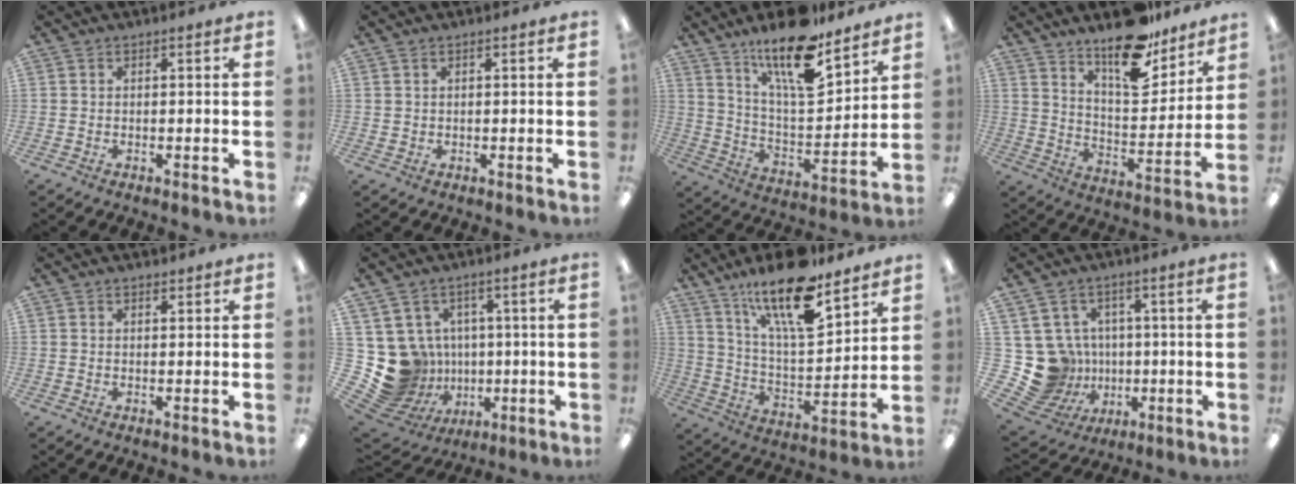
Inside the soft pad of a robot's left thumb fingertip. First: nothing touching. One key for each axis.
{"total": 0.9, "fx": 0.5, "fy": 0.6, "fz": 0.2, "tx": -0.005, "ty": 0.003, "tz": 0.010}
{"total": 18.3, "fx": 13.5, "fy": 5.5, "fz": 11.1, "tx": -0.192, "ty": -0.083, "tz": 0.225}
{"total": 16.6, "fx": 13.1, "fy": 6.2, "fz": 8.1, "tx": -0.122, "ty": -0.089, "tz": 0.227}
{"total": 0.9, "fx": 0.8, "fy": 0.4, "fz": 0.2, "tx": -0.006, "ty": 0.000, "tz": 0.015}
{"total": 13.5, "fx": -0.7, "fy": 12.9, "fz": 3.7, "tx": -0.114, "ty": -0.016, "tz": 0.022}
{"total": 19.7, "fx": 13.9, "fy": 6.1, "fz": 12.6, "tx": -0.214, "ty": -0.084, "tz": 0.233}
{"total": 12.9, "fx": -0.2, "fy": 12.5, "fz": 3.5, "tx": -0.111, "ty": -0.008, "tz": 0.017}